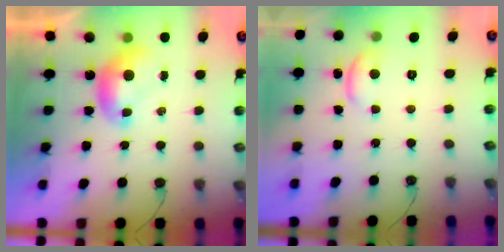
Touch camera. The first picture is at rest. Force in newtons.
{"total": 1.7, "press": 1.7, "slide": 0.4}